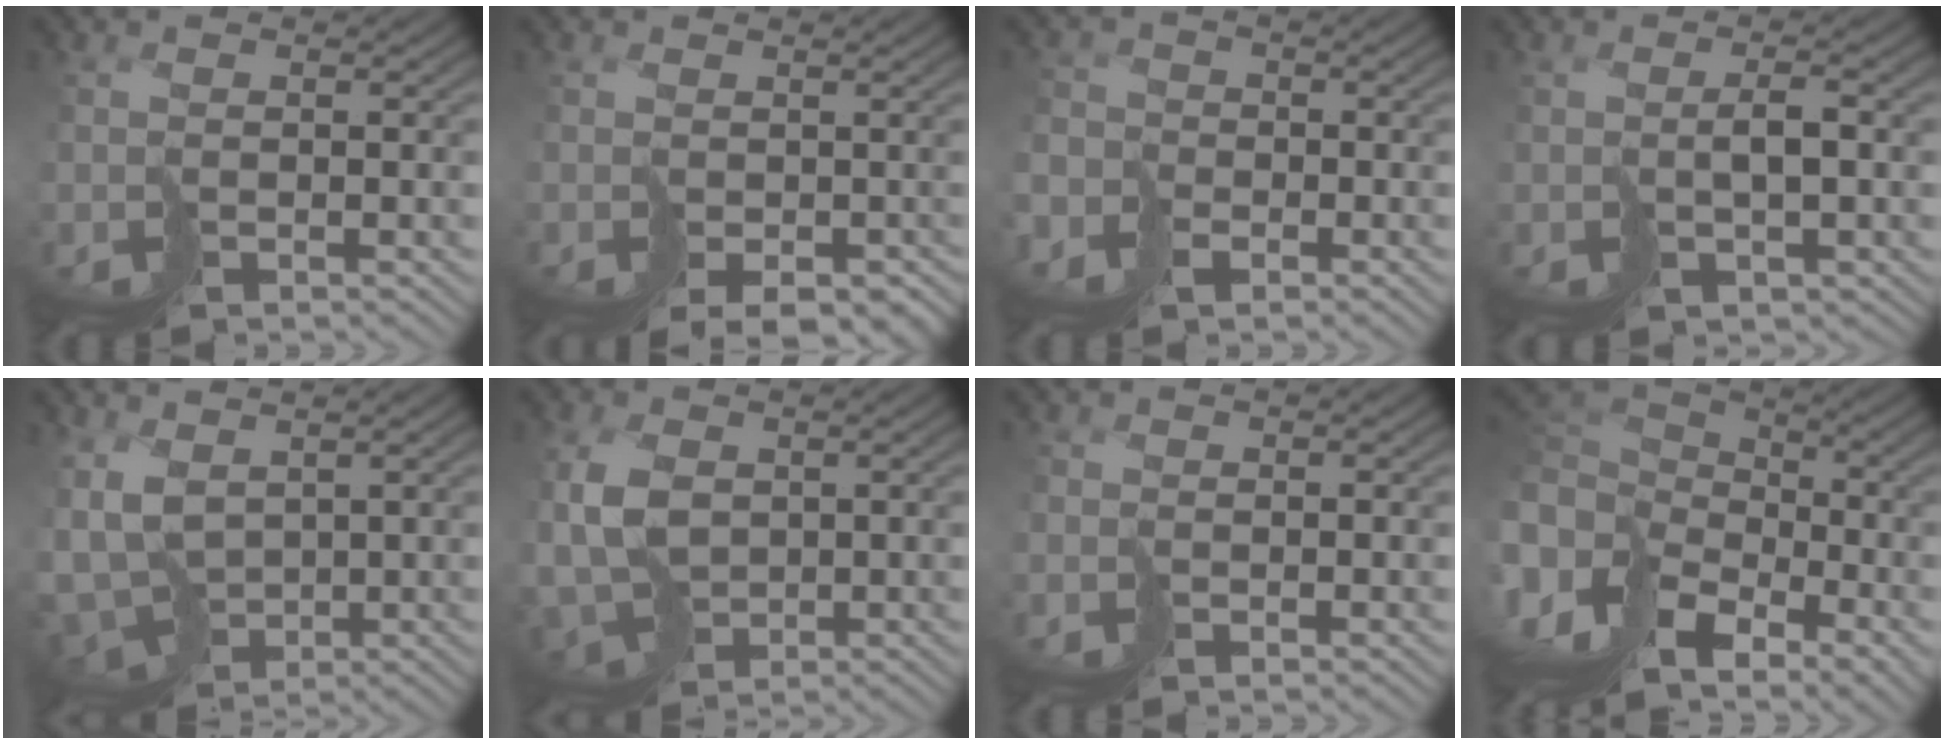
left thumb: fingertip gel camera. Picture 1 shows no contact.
{"total": 4.3, "force": [-1.7, 3.0, 2.7], "torque": [-0.048, -0.020, -0.007]}
{"total": 3.9, "force": [-2.7, 2.6, 1.0], "torque": [-0.016, -0.003, -0.062]}
{"total": 2.4, "force": [0.3, 1.1, 2.1], "torque": [-0.044, 0.002, 0.015]}
{"total": 7.7, "force": [-0.3, 5.3, 5.7], "torque": [-0.152, -0.029, 0.005]}
{"total": 7.2, "force": [0.4, 5.0, 5.2], "torque": [-0.141, -0.004, 0.005]}
{"total": 0.7, "force": [-0.2, -0.1, -0.7], "torque": [0.021, 0.001, -0.009]}
{"total": 12.6, "force": [-3.0, 8.1, 9.1], "torque": [-0.249, -0.018, -0.033]}